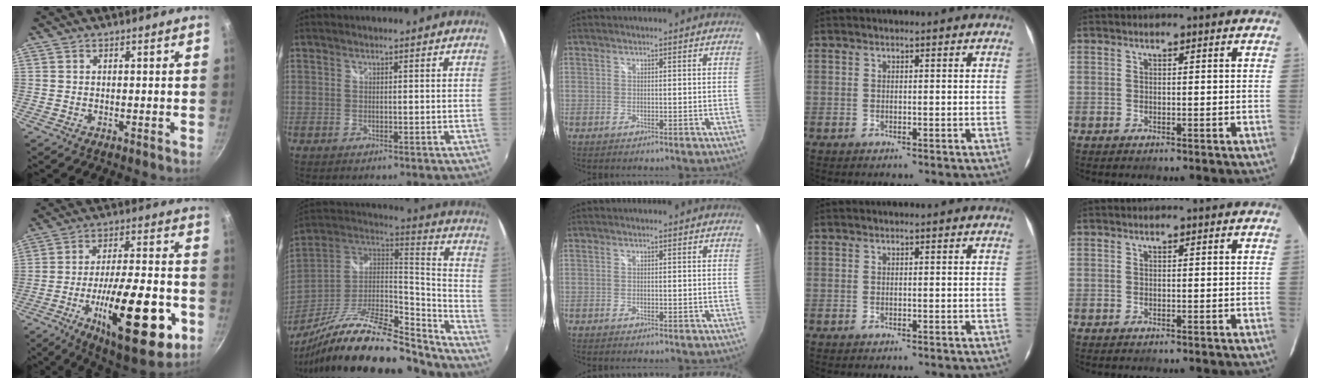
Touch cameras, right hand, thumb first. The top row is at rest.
{"thumb": {"total": 25.8, "force": [-9.0, 8.5, 22.7], "torque": [-0.321, 0.022, -0.131]}, "index": {"total": 26.3, "force": [-19.3, 7.4, 16.2], "torque": [-0.277, -0.027, -0.318]}, "middle": {"total": 0.6, "force": [-0.2, 0.3, 0.4], "torque": [-0.006, 0.000, -0.003]}}